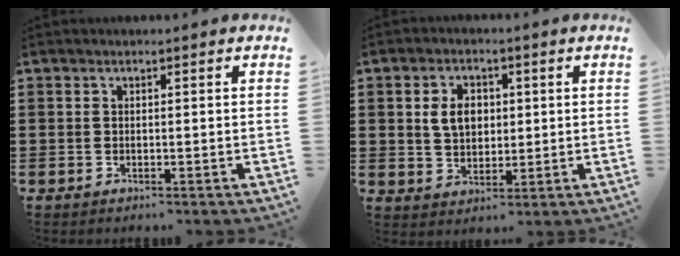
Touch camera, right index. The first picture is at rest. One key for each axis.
{"total": 5.1, "fx": 1.0, "fy": 3.7, "fz": 3.3, "tx": -0.076, "ty": 0.008, "tz": 0.011}